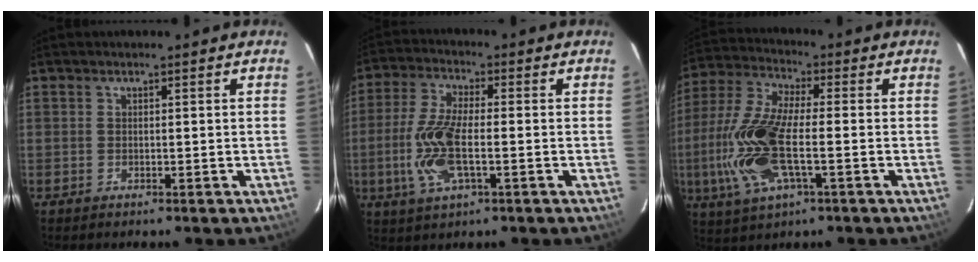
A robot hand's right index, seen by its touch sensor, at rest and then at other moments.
{"total": 11.0, "force": [-2.4, 3.6, 10.1], "torque": [-0.219, -0.003, -0.050]}
{"total": 16.3, "force": [-3.4, 5.7, 14.9], "torque": [-0.333, -0.004, -0.072]}